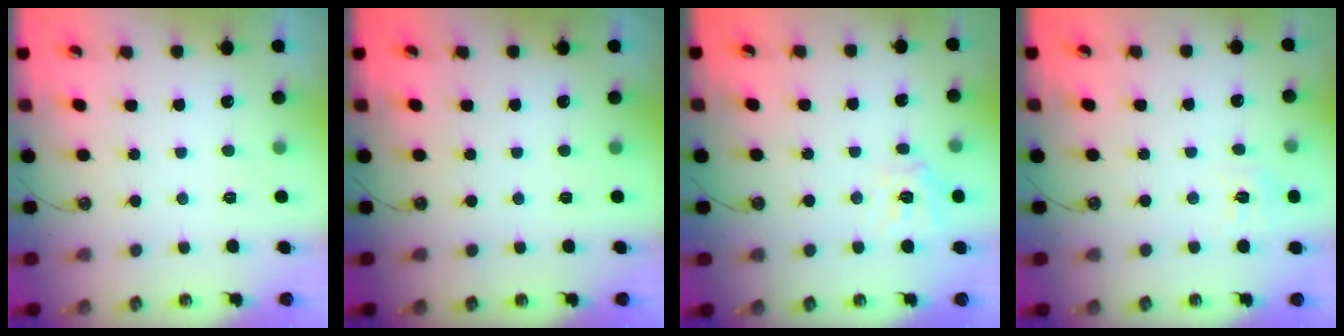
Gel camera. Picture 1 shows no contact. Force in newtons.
{"total": 0.0}
{"total": 11.6, "press": 11.5, "slide": 1.3}
{"total": 6.7, "press": 6.7, "slide": 0.7}